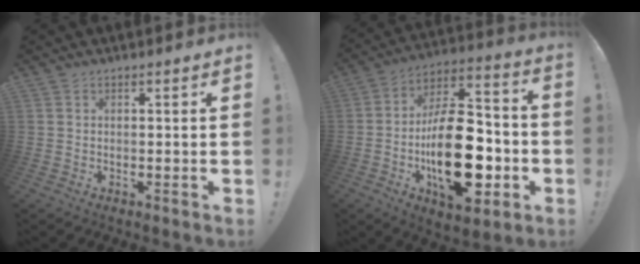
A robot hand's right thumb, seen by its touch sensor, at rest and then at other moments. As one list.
[{"total": 26.9, "force": [-6.0, 13.5, 22.5], "torque": [-0.396, 0.037, -0.082]}]